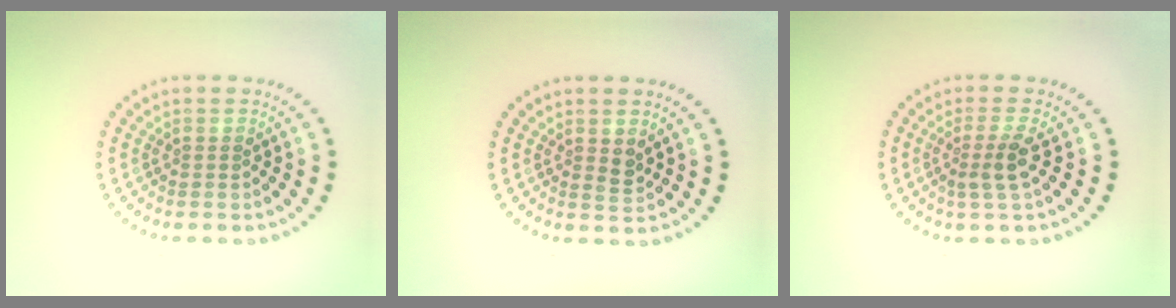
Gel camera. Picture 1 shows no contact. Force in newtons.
{"total": 1.0, "press": 0.9, "slide": 0.5}
{"total": 2.3, "press": 1.8, "slide": 1.5}